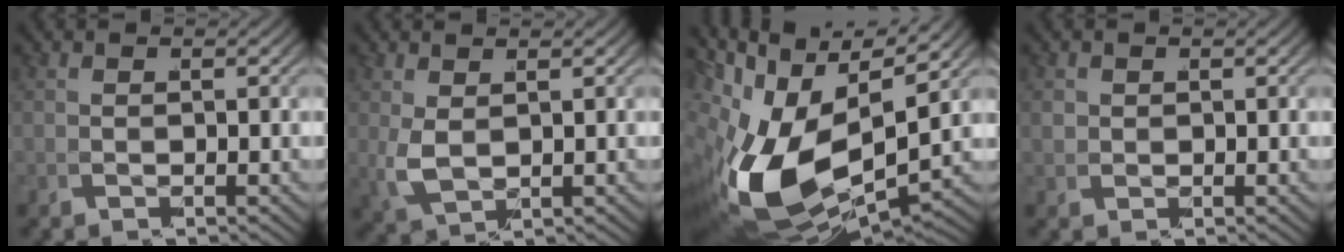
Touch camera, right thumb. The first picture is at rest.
{"total": 2.5, "force": [0.9, 1.3, 2.0], "torque": [-0.056, -0.011, 0.036]}
{"total": 14.8, "force": [-0.9, 8.7, 12.0], "torque": [-0.257, -0.057, 0.016]}
{"total": 1.8, "force": [0.7, 1.5, 0.7], "torque": [-0.019, -0.008, 0.020]}